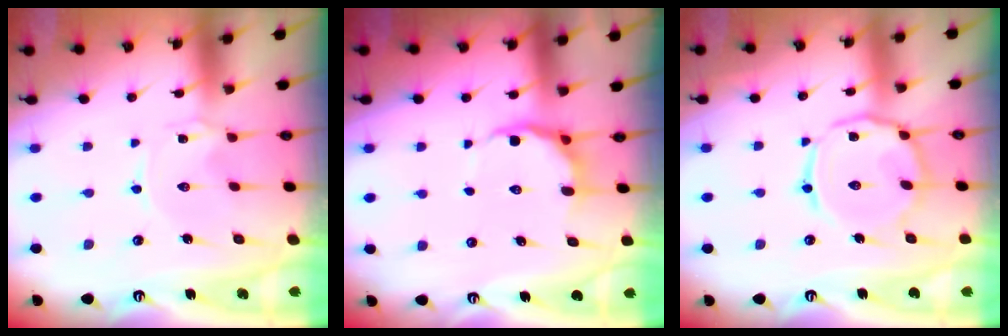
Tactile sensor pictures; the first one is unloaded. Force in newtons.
{"total": 7.6, "press": 7.1, "slide": 2.5}
{"total": 11.9, "press": 11.9, "slide": 0.7}